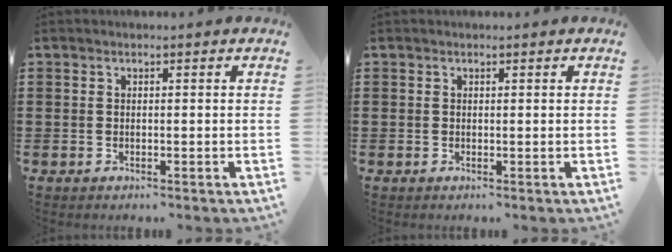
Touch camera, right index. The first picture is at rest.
{"total": 0.0}